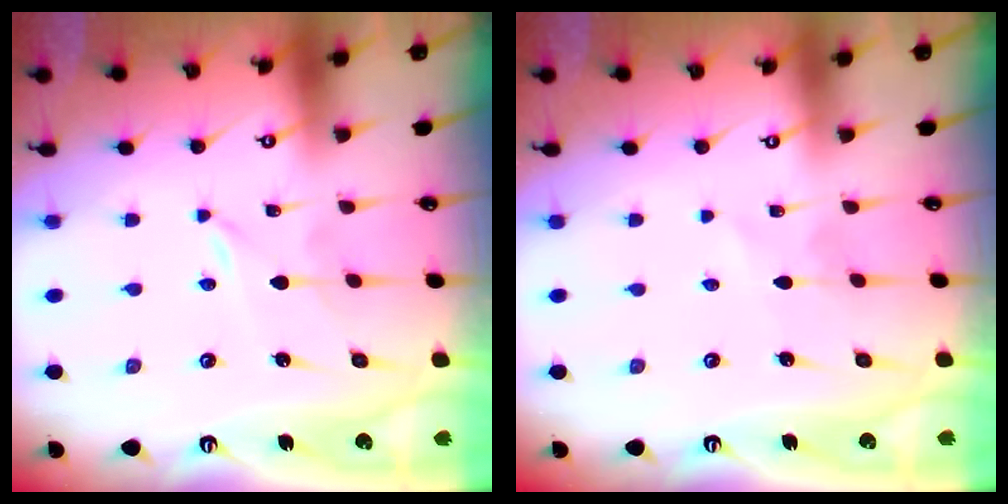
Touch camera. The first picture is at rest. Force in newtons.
{"total": 1.5, "press": 1.5, "slide": 0.2}